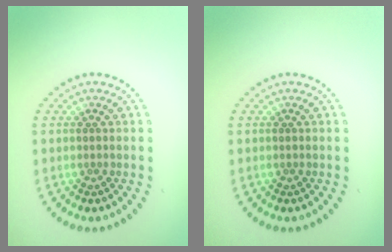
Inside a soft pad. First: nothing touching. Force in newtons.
{"total": 0.0}